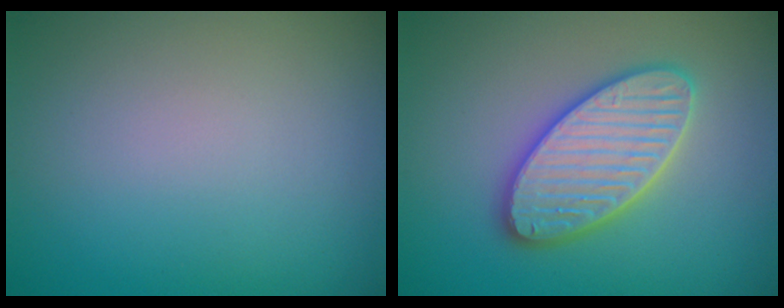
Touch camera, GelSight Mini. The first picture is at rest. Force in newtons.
{"total": 5.3, "press": 5.3, "slide": 0.7}